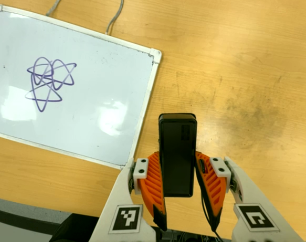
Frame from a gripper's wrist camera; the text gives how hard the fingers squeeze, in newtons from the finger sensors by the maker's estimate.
{"total": 4.6, "left": 3.3, "right": 6.0}